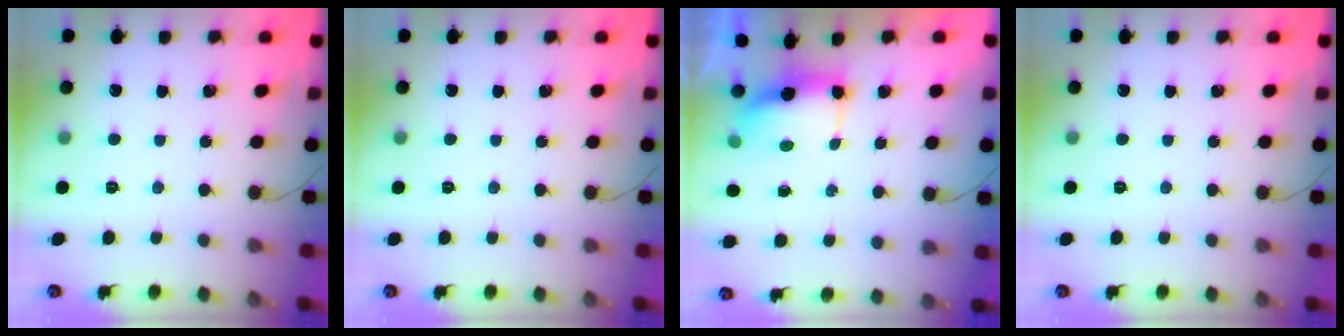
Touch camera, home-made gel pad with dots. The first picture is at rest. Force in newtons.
{"total": 0.0}
{"total": 6.6, "press": 6.6, "slide": 0.6}
{"total": 0.0}